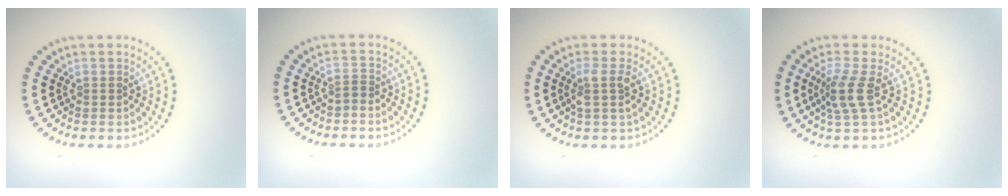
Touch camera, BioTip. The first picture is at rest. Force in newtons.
{"total": 0.6, "press": 0.2, "slide": 0.5}
{"total": 1.9, "press": 1.5, "slide": 1.2}
{"total": 2.7, "press": 2.1, "slide": 1.7}